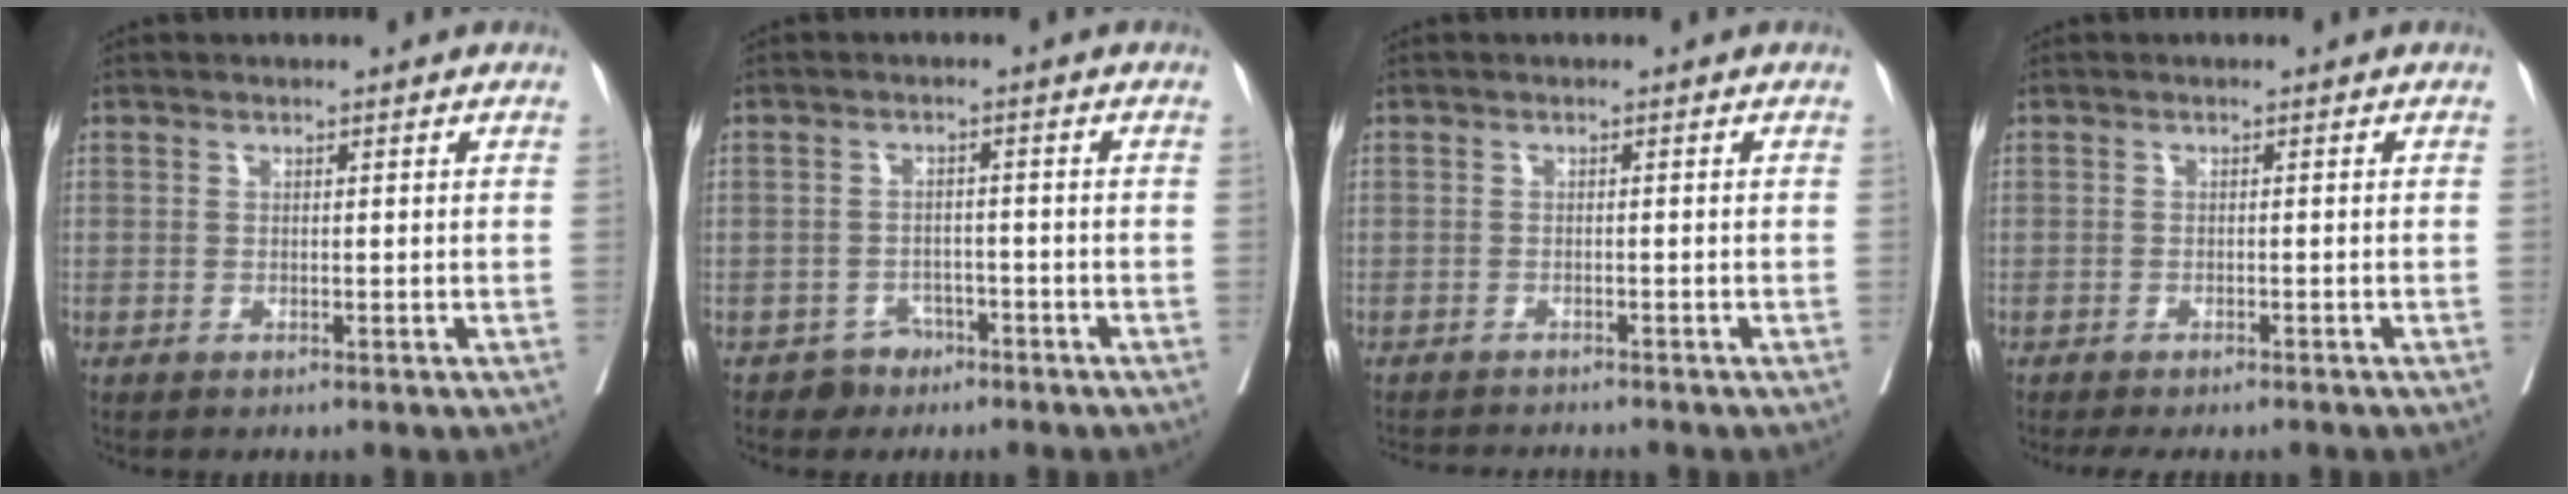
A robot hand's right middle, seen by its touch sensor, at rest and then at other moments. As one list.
[{"total": 2.9, "force": [-2.0, 2.2, 0.0], "torque": [-0.002, 0.010, -0.028]}, {"total": 5.5, "force": [-5.4, 0.3, 1.4], "torque": [-0.011, -0.011, -0.080]}, {"total": 6.1, "force": [-5.3, 1.9, 2.2], "torque": [-0.019, -0.009, -0.071]}]